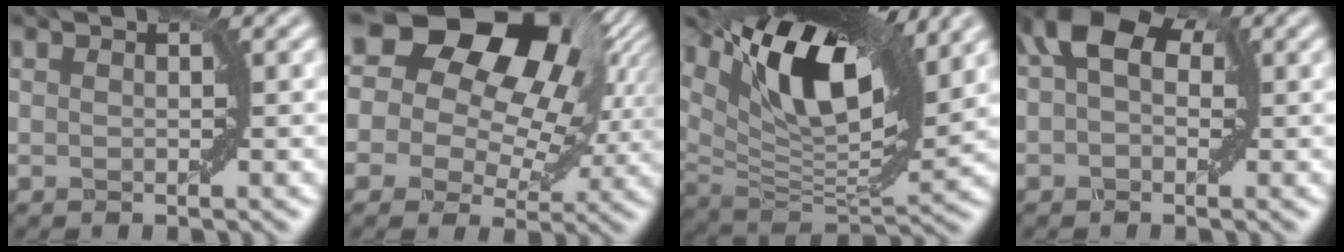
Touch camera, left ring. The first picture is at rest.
{"total": 20.6, "force": [8.8, 14.2, 12.0], "torque": [-0.212, 0.070, 0.111]}
{"total": 12.6, "force": [6.7, 4.7, 9.7], "torque": [-0.172, 0.009, 0.126]}
{"total": 6.5, "force": [2.1, 4.1, 4.6], "torque": [-0.072, 0.023, 0.015]}